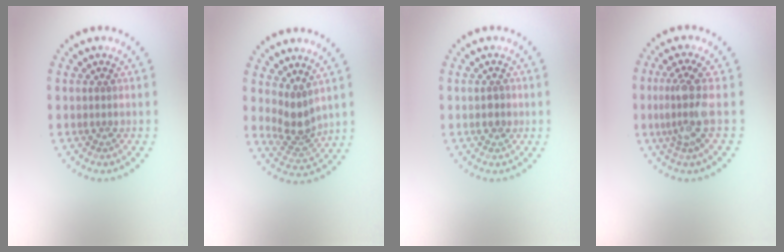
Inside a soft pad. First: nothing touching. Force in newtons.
{"total": 2.8, "press": 2.1, "slide": 1.8}
{"total": 1.2, "press": 1.1, "slide": 0.2}
{"total": 3.4, "press": 2.6, "slide": 2.2}